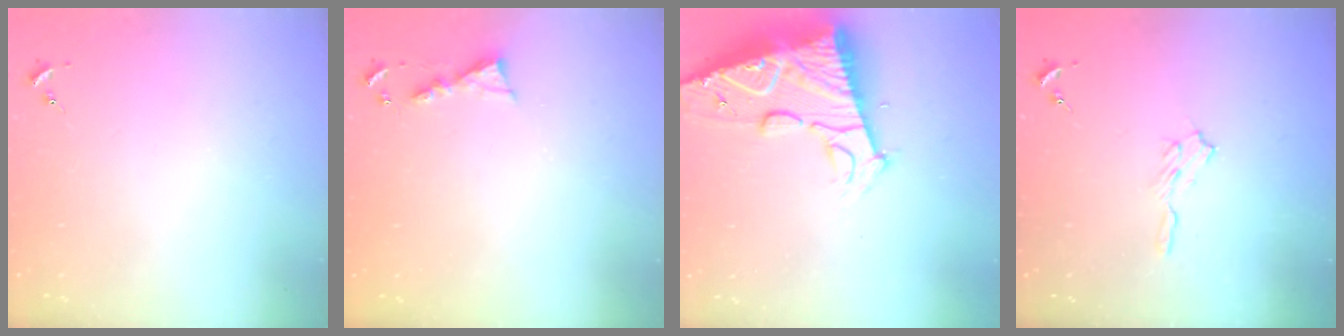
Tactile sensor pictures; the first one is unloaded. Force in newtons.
{"total": 4.9, "press": 4.9, "slide": 0.5}
{"total": 18.3, "press": 18.2, "slide": 1.7}
{"total": 5.8, "press": 5.7, "slide": 0.6}